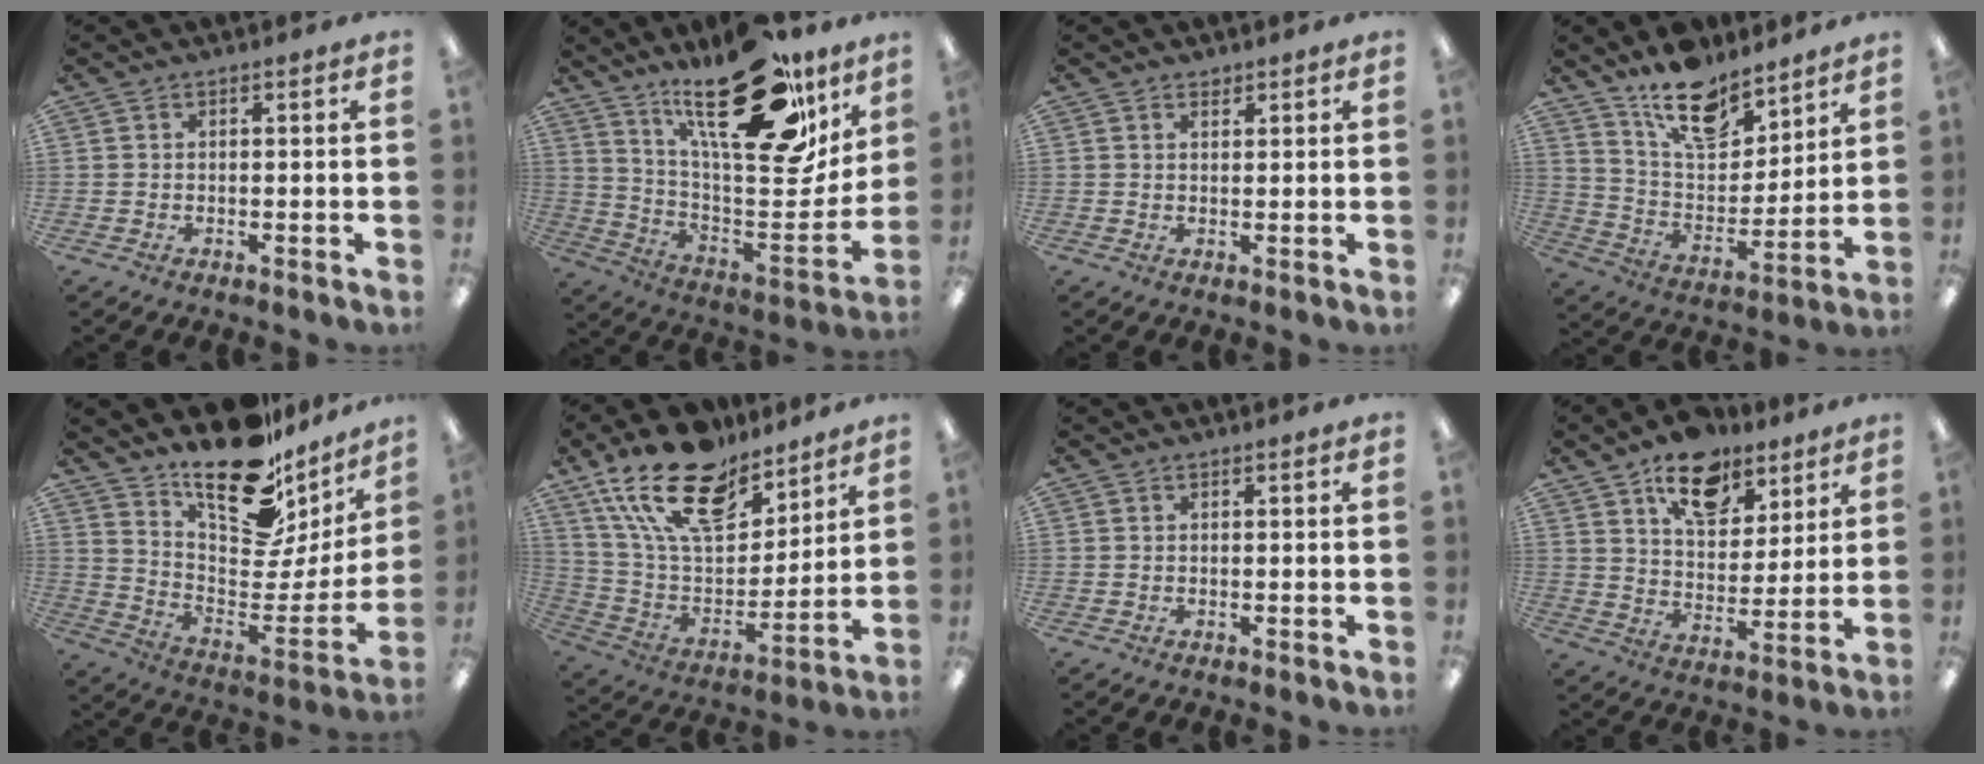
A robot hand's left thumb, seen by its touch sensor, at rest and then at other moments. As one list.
[{"total": 30.3, "force": [19.8, 11.4, 19.9], "torque": [-0.273, -0.125, 0.331]}, {"total": 1.6, "force": [1.3, 0.7, 0.4], "torque": [0.001, -0.003, 0.023]}, {"total": 17.6, "force": [13.4, 8.0, 8.1], "torque": [-0.151, -0.085, 0.241]}, {"total": 22.0, "force": [17.5, 8.4, 10.3], "torque": [-0.139, -0.140, 0.299]}, {"total": 22.5, "force": [15.0, 11.3, 12.4], "torque": [-0.231, -0.081, 0.273]}, {"total": 0.0}, {"total": 15.3, "force": [10.2, 8.4, 7.7], "torque": [-0.108, -0.050, 0.180]}]